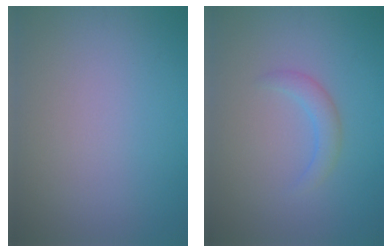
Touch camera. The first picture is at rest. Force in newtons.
{"total": 1.7, "press": 1.7, "slide": 0.3}